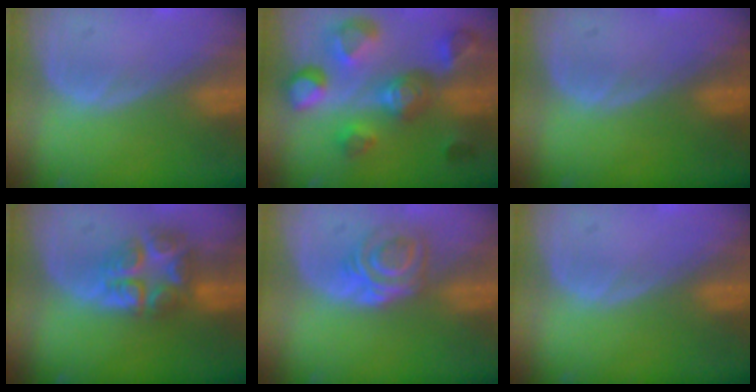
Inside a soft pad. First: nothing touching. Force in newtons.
{"total": 11.1, "press": 10.1, "slide": 4.7}
{"total": 0.0}
{"total": 7.8, "press": 6.8, "slide": 3.9}
{"total": 6.1, "press": 5.0, "slide": 3.5}
{"total": 0.6, "press": 0.1, "slide": 0.6}